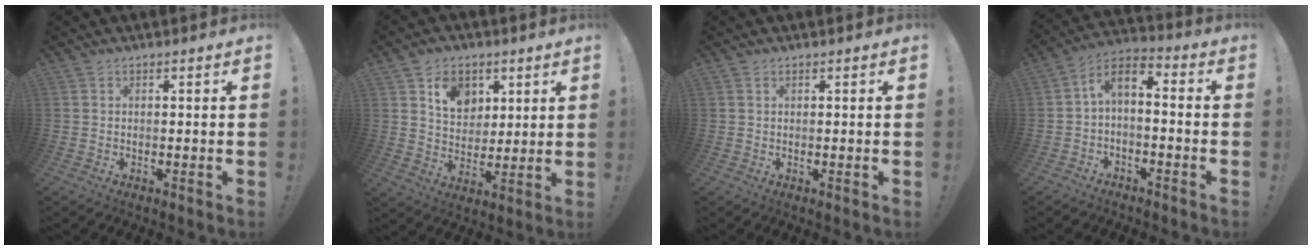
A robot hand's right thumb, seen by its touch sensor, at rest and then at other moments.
{"total": 10.3, "force": [5.1, 7.9, 4.2], "torque": [-0.052, -0.026, 0.097]}
{"total": 0.0}
{"total": 5.2, "force": [-1.8, 2.5, 4.2], "torque": [-0.085, 0.013, -0.032]}